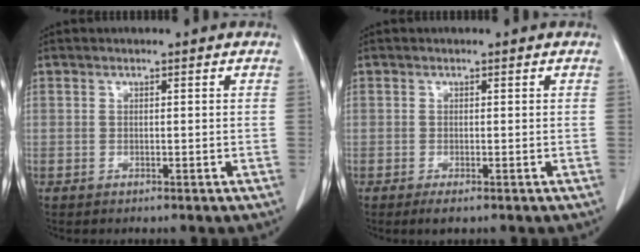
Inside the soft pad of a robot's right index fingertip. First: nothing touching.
{"total": 1.3, "force": [-0.8, 0.2, 1.1], "torque": [-0.016, -0.004, -0.010]}